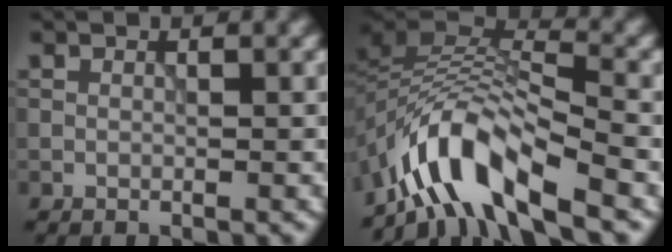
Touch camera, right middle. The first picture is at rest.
{"total": 8.5, "force": [-5.7, 2.9, 5.6], "torque": [-0.079, 0.009, -0.115]}